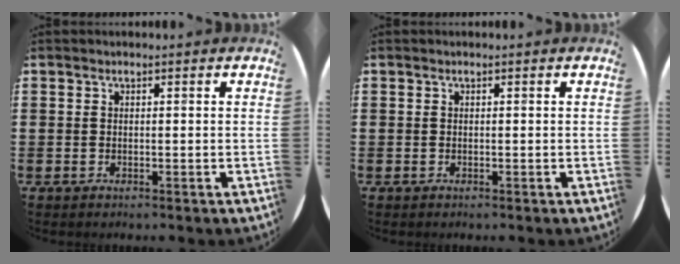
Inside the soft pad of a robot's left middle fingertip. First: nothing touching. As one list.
[{"total": 0.0}]